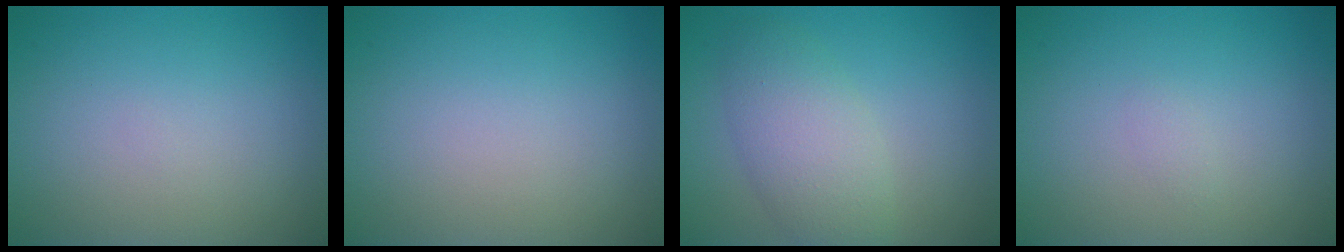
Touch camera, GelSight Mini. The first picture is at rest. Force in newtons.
{"total": 0.0}
{"total": 4.4, "press": 4.4, "slide": 0.3}
{"total": 0.5, "press": 0.5, "slide": 0.1}